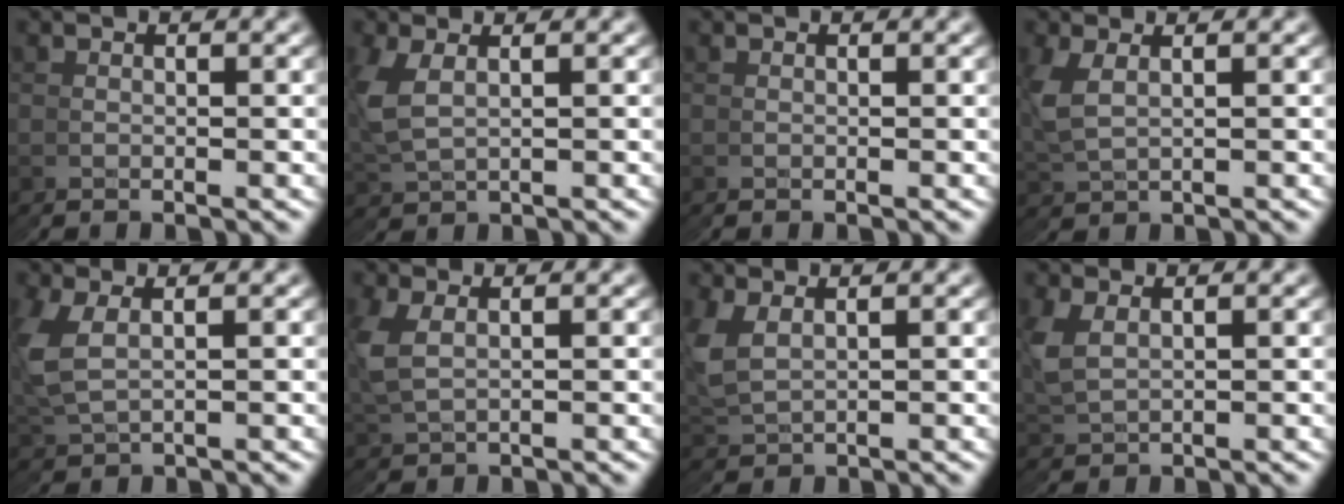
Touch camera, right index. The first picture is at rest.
{"total": 2.8, "force": [1.0, 2.4, 1.1], "torque": [-0.065, -0.018, 0.034]}
{"total": 0.0}
{"total": 2.2, "force": [1.1, 1.8, 0.8], "torque": [-0.053, -0.017, 0.035]}
{"total": 3.6, "force": [1.1, 3.1, 1.6], "torque": [-0.080, -0.017, 0.034]}
{"total": 2.3, "force": [0.9, 1.9, 0.8], "torque": [-0.051, -0.016, 0.031]}
{"total": 2.8, "force": [1.0, 2.5, 0.8], "torque": [-0.062, -0.022, 0.036]}
{"total": 2.2, "force": [0.9, 1.9, 0.5], "torque": [-0.048, -0.021, 0.035]}